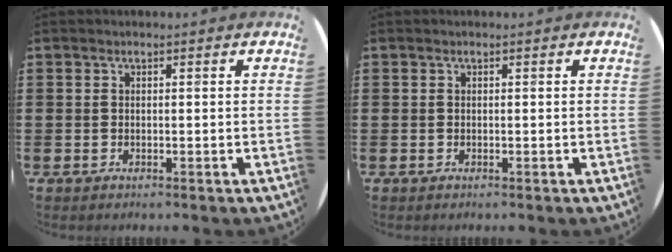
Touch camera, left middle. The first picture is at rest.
{"total": 0.0}